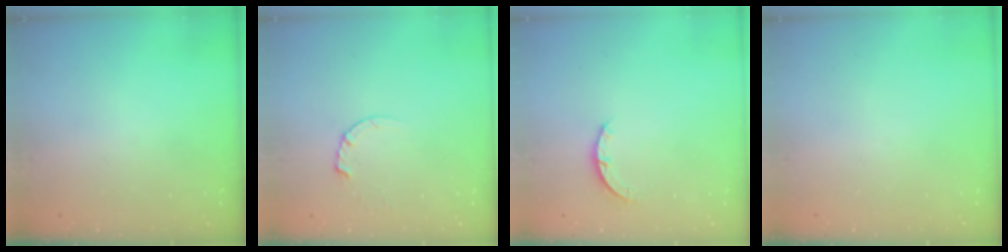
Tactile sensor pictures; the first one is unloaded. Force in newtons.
{"total": 2.4, "press": 2.4, "slide": 0.3}
{"total": 2.9, "press": 2.9, "slide": 0.4}
{"total": 0.0}